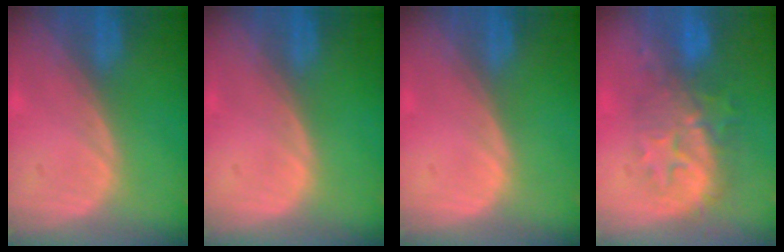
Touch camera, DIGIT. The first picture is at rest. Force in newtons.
{"total": 0.0}
{"total": 0.0}
{"total": 8.6, "press": 8.3, "slide": 2.1}